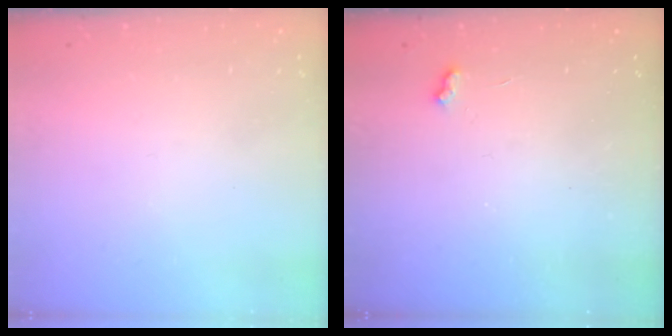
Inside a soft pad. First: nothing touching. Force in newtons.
{"total": 2.8, "press": 2.7, "slide": 0.5}